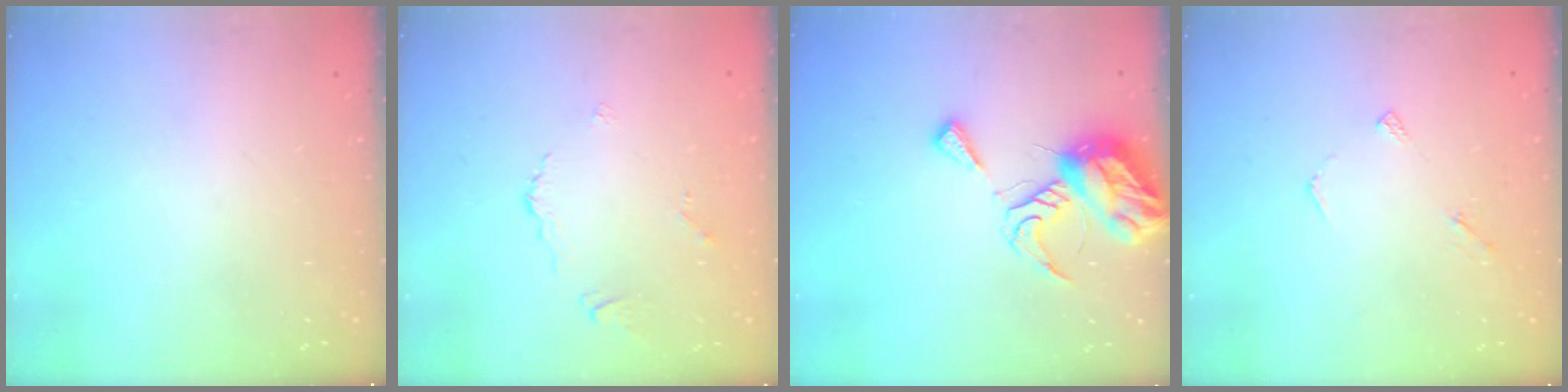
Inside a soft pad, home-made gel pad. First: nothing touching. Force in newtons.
{"total": 2.8, "press": 2.8, "slide": 0.6}
{"total": 11.9, "press": 11.8, "slide": 1.3}
{"total": 3.3, "press": 3.3, "slide": 0.3}